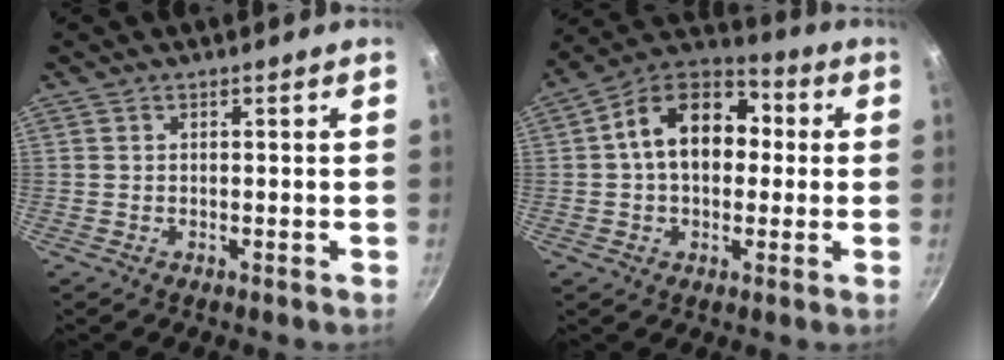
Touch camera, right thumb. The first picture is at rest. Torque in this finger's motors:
{"motor_torque": [0.67, 3.30, 1.55, -0.30, 0.13]}